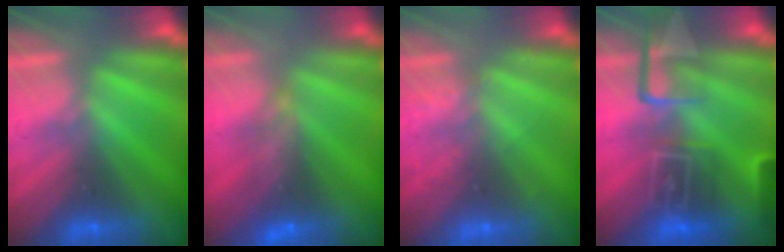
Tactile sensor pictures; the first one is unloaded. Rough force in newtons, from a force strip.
{"total": 9.6}
{"total": 2.1}
{"total": 8.3}